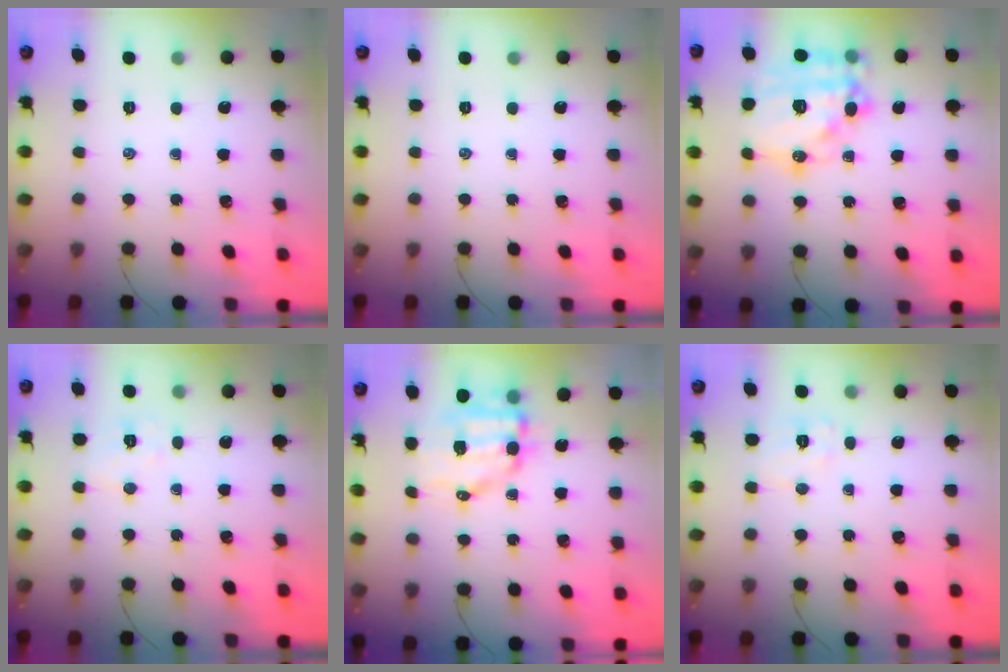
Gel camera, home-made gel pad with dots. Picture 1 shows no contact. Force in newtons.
{"total": 0.0}
{"total": 20.1, "press": 19.7, "slide": 3.7}
{"total": 5.4, "press": 5.3, "slide": 0.8}
{"total": 9.0, "press": 8.7, "slide": 2.0}
{"total": 6.6, "press": 6.5, "slide": 1.2}